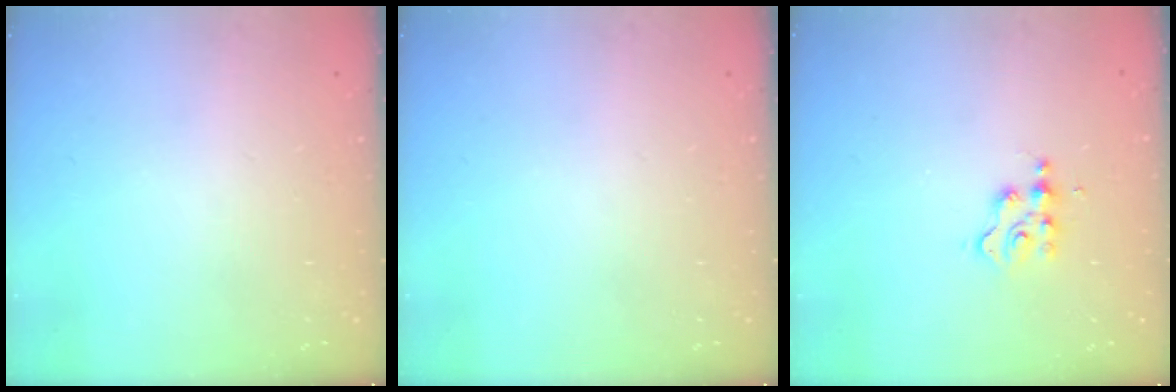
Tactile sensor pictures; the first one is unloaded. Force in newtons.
{"total": 0.0}
{"total": 3.0, "press": 3.0, "slide": 0.2}